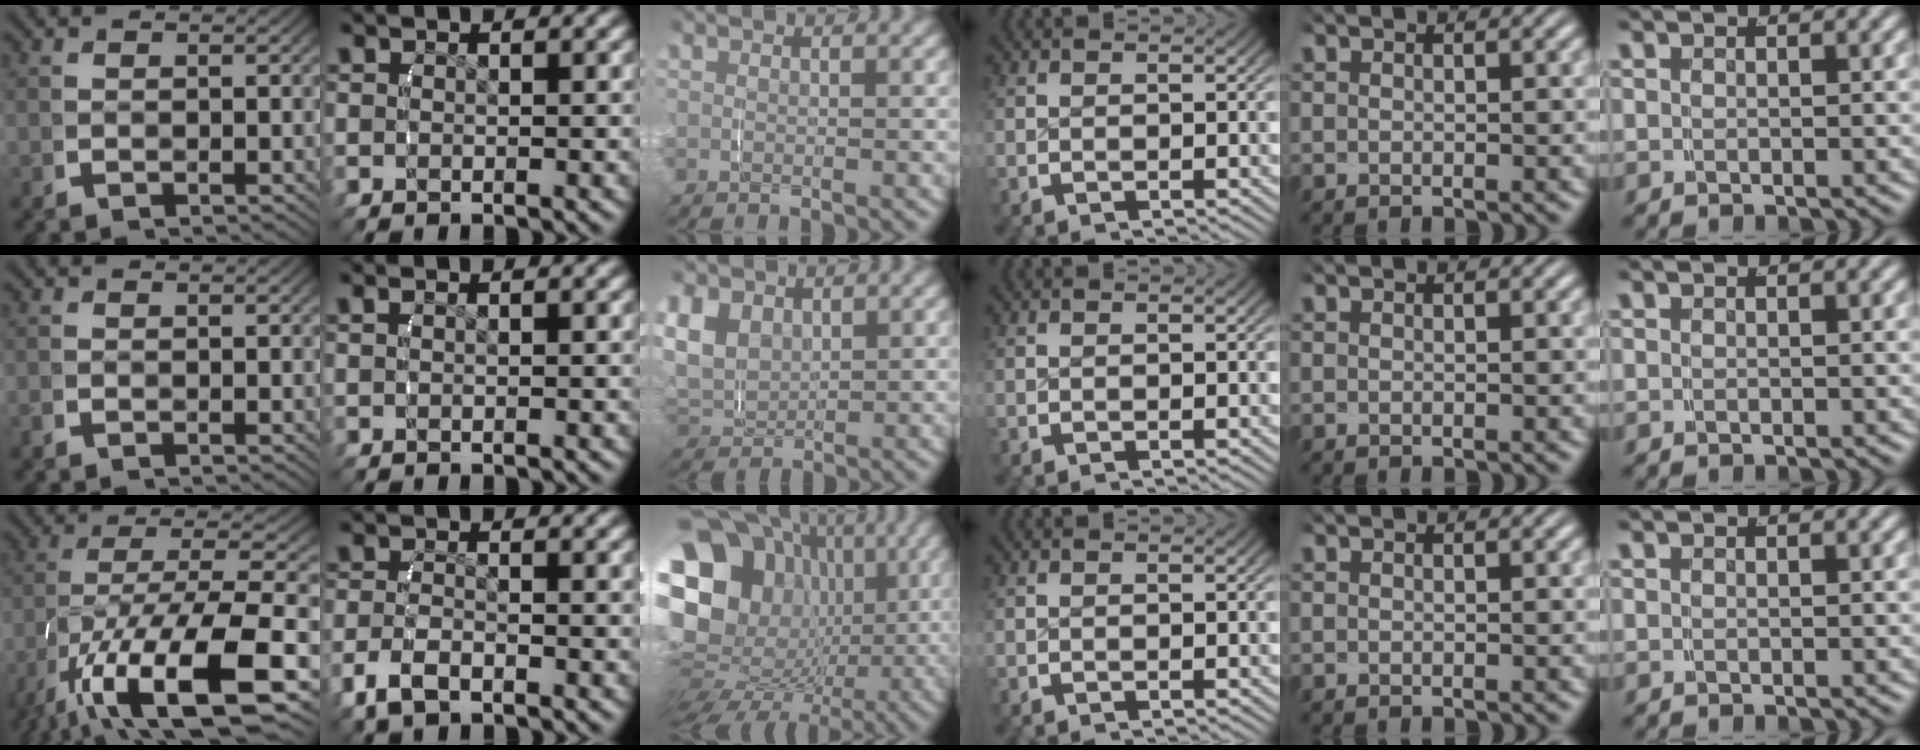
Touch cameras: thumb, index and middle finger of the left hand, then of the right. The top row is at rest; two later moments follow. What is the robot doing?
{"motion": "grasp_and_lifting", "object": "towel"}